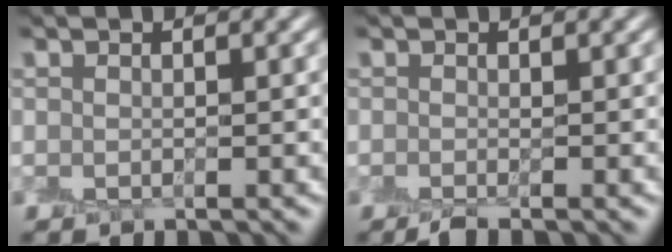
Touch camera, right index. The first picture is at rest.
{"total": 1.1, "force": [-0.8, -0.1, 0.7], "torque": [-0.017, -0.006, -0.018]}